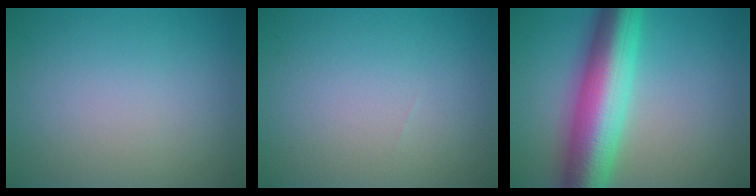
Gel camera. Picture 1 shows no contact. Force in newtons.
{"total": 0.0}
{"total": 10.5, "press": 10.5, "slide": 0.0}